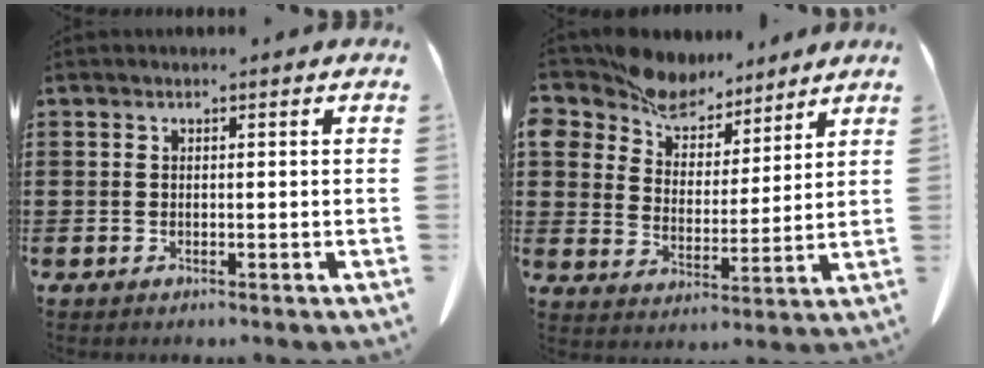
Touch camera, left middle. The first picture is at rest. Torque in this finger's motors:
{"motor_torque": [1.25, 0.15, 0.78, 0.21]}